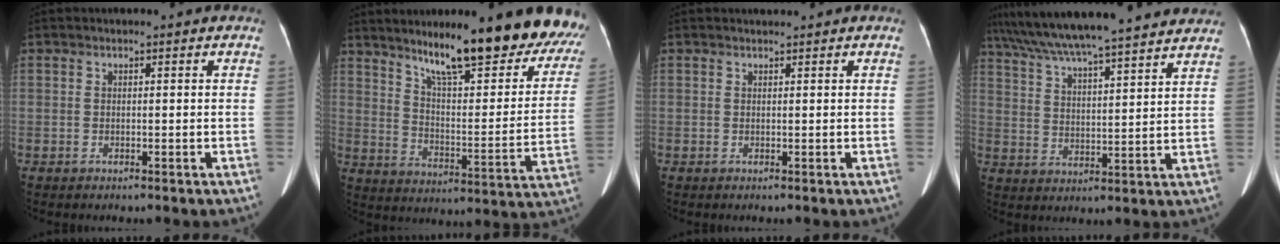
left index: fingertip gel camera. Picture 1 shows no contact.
{"total": 26.3, "force": [21.2, 4.6, 14.9], "torque": [-0.196, -0.050, 0.280]}
{"total": 0.7, "force": [0.7, -0.1, 0.1], "torque": [-0.007, 0.005, 0.014]}
{"total": 23.8, "force": [21.2, 1.3, 10.9], "torque": [-0.185, 0.023, 0.304]}